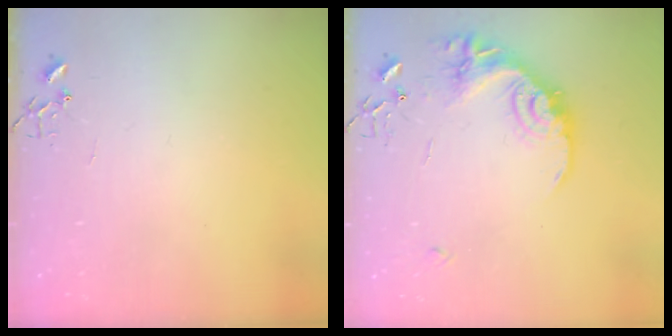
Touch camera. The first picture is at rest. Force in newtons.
{"total": 18.0, "press": 17.9, "slide": 1.1}